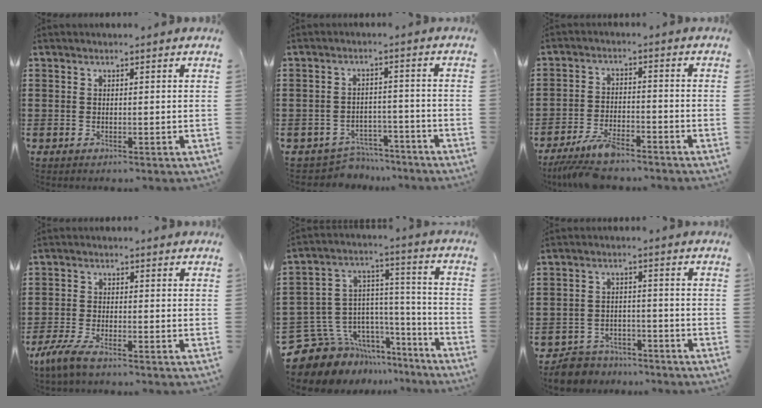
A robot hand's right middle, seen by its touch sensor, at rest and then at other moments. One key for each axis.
{"total": 4.3, "fx": -4.1, "fy": 1.1, "fz": -0.1, "tx": -0.006, "ty": 0.006, "tz": -0.088}
{"total": 5.8, "fx": -5.1, "fy": 1.2, "fz": 2.6, "tx": -0.069, "ty": -0.007, "tz": -0.104}
{"total": 4.4, "fx": -3.5, "fy": 0.8, "fz": 2.5, "tx": -0.070, "ty": -0.009, "tz": -0.073}
{"total": 10.0, "fx": -7.4, "fy": 6.5, "fz": 1.8, "tx": -0.076, "ty": 0.000, "tz": -0.140}
{"total": 6.7, "fx": -6.6, "fy": 1.5, "fz": 0.5, "tx": -0.024, "ty": 0.014, "tz": -0.136}